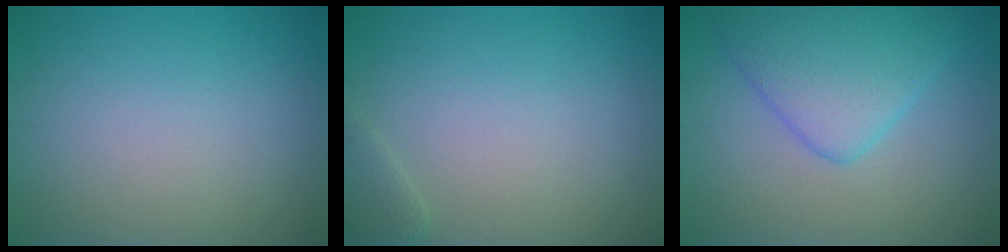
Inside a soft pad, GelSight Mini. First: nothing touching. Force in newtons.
{"total": 1.3, "press": 1.3, "slide": 0.0}
{"total": 5.7, "press": 5.7, "slide": 0.2}